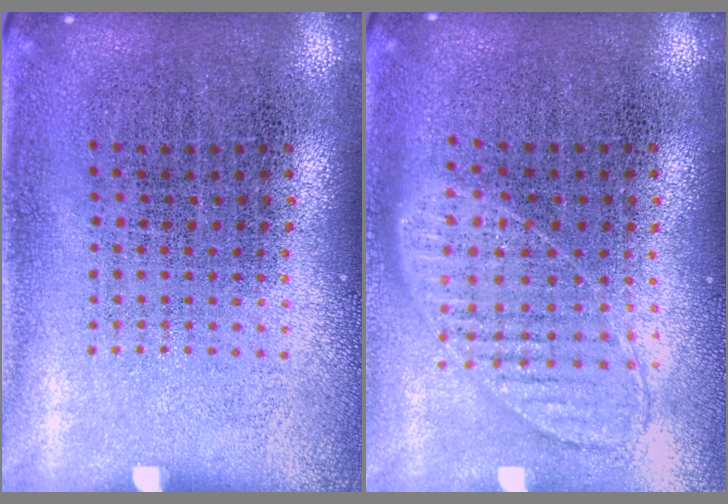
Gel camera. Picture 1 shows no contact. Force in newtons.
{"total": 0.9, "press": 0.9, "slide": 0.2}